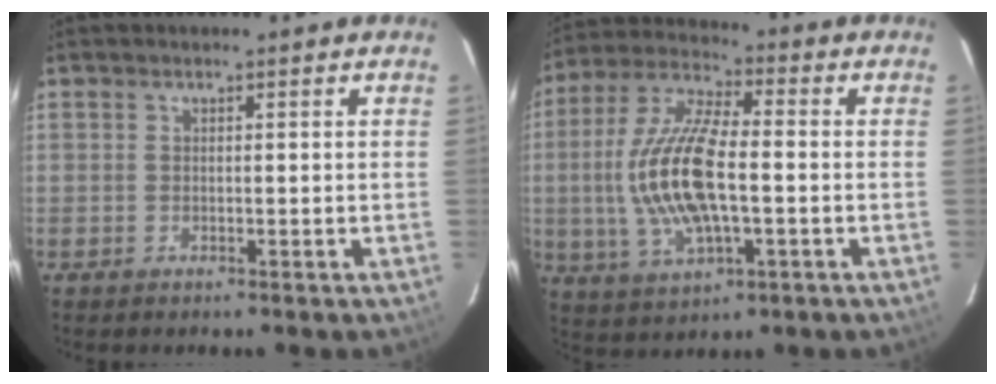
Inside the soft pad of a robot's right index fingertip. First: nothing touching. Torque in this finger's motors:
{"motor_torque": [2.14, 0.00, 1.05, 0.21]}